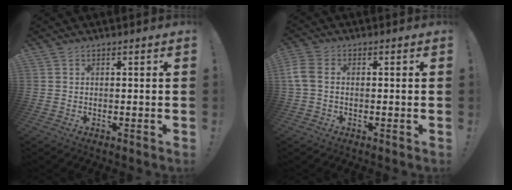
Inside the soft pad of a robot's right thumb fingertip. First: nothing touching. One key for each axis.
{"total": 4.6, "fx": 0.0, "fy": 3.0, "fz": 3.5, "tx": -0.084, "ty": 0.000, "tz": 0.000}